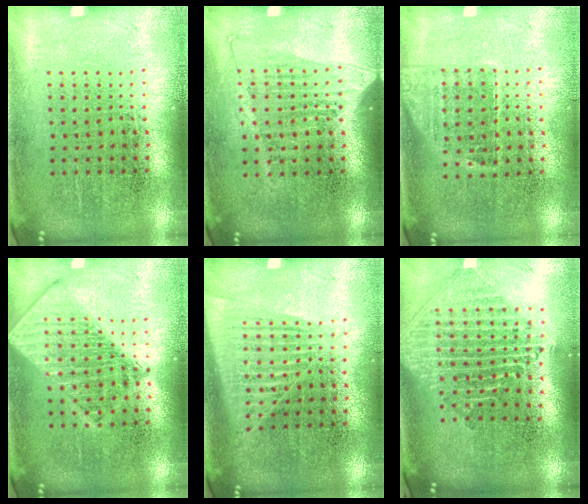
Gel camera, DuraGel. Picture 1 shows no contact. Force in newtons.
{"total": 1.3, "press": 1.1, "slide": 0.5}
{"total": 1.2, "press": 1.0, "slide": 0.8}
{"total": 2.7, "press": 2.7, "slide": 0.3}
{"total": 1.4, "press": 1.3, "slide": 0.7}
{"total": 2.3, "press": 1.8, "slide": 1.4}